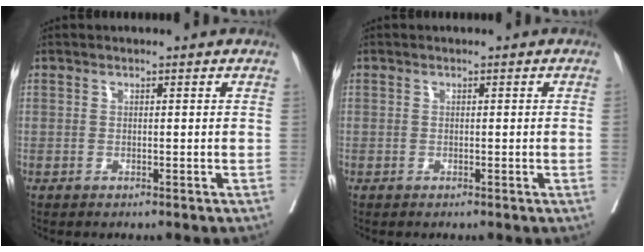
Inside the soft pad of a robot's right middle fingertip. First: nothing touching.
{"total": 0.7, "force": [0.0, -0.3, 0.7], "torque": [-0.008, 0.003, 0.002]}